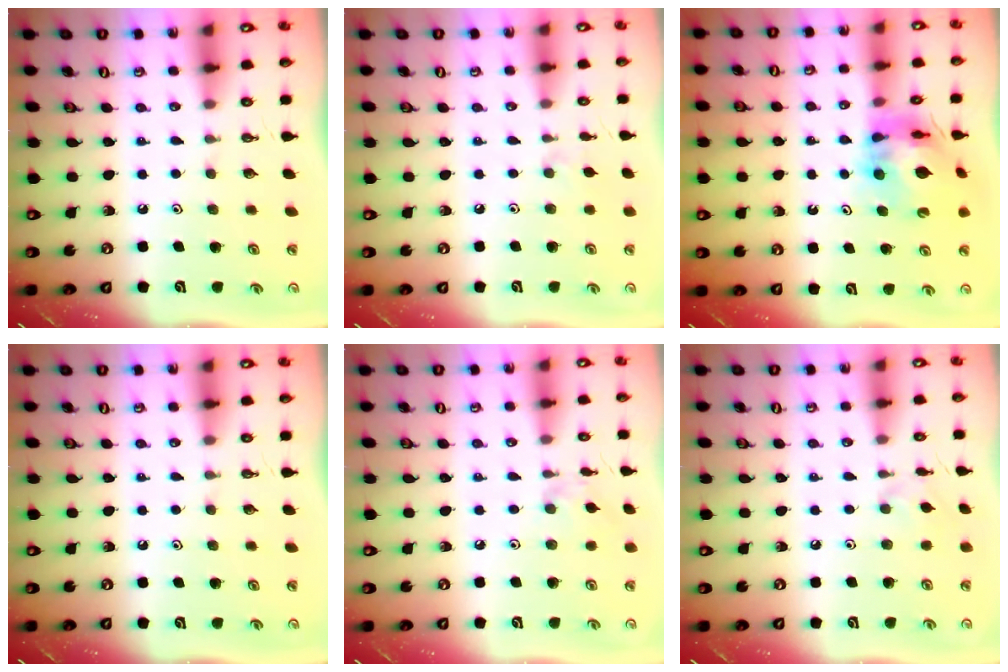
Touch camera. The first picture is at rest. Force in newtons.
{"total": 2.5, "press": 2.4, "slide": 0.5}
{"total": 13.0, "press": 12.9, "slide": 1.4}
{"total": 0.0}
{"total": 2.4, "press": 2.4, "slide": 0.4}
{"total": 3.3, "press": 3.2, "slide": 0.6}